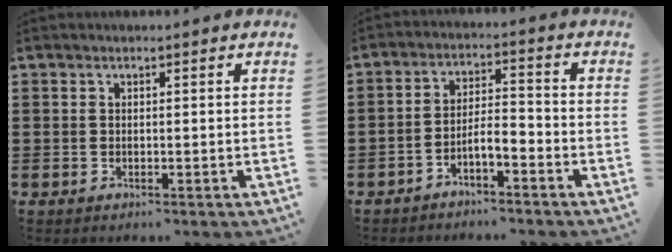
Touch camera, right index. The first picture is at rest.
{"total": 3.9, "force": [-3.0, 0.8, 2.4], "torque": [-0.053, 0.005, -0.062]}